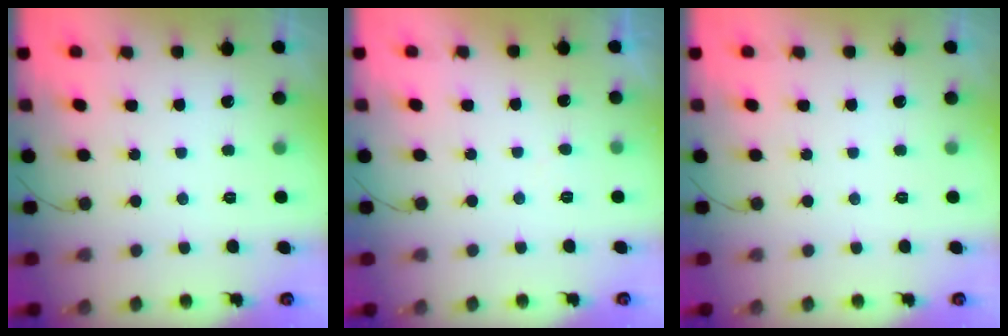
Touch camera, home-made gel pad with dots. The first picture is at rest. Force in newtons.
{"total": 2.3, "press": 2.3, "slide": 0.2}
{"total": 0.0}